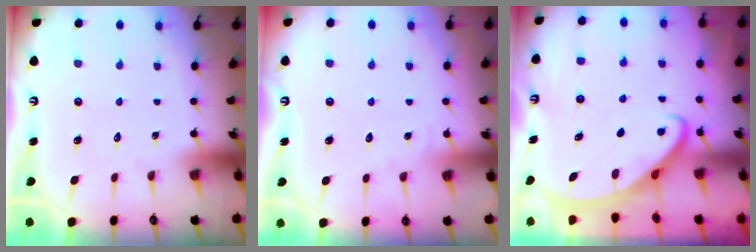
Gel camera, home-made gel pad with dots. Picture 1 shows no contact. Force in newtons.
{"total": 3.6, "press": 3.6, "slide": 0.4}
{"total": 2.6, "press": 2.6, "slide": 0.3}